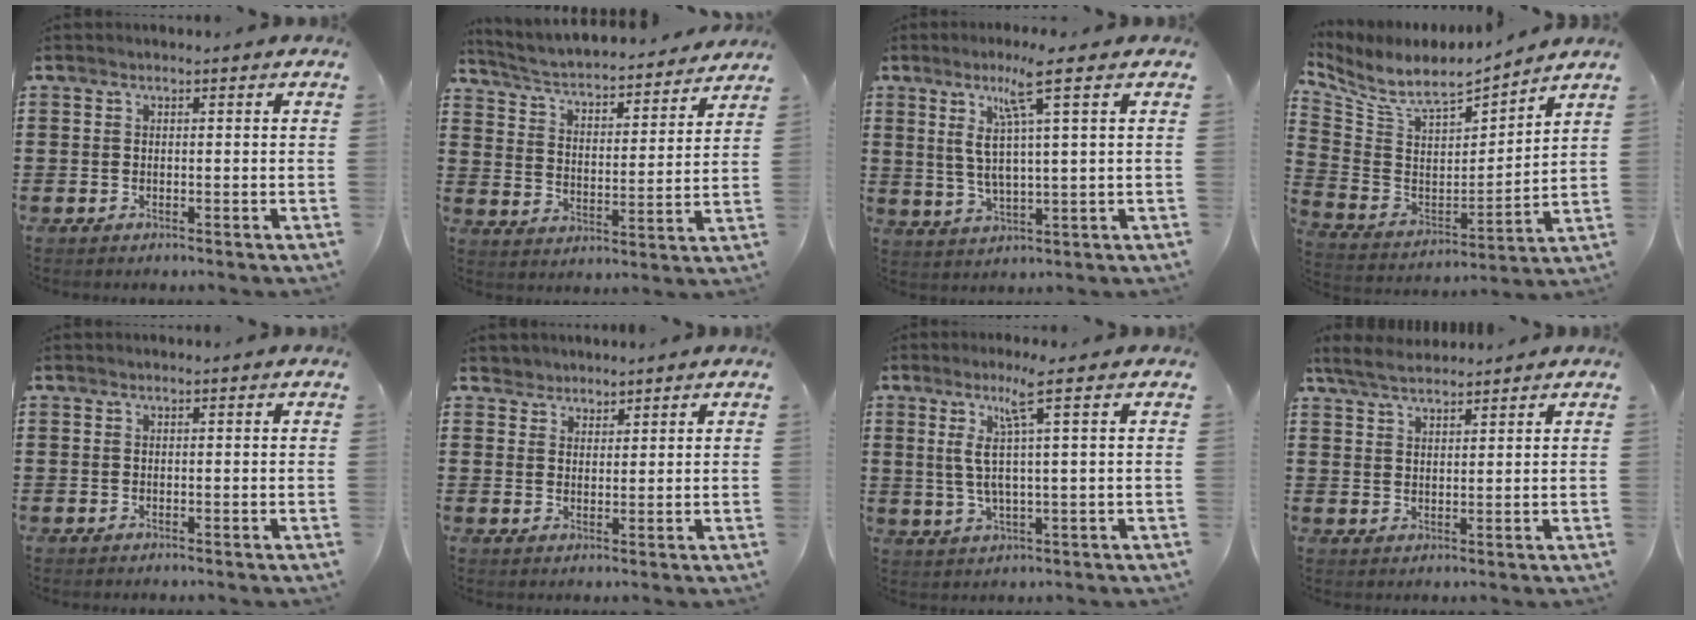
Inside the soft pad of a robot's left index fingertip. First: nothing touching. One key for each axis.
{"total": 3.7, "fx": 3.5, "fy": 0.3, "fz": 1.3, "tx": -0.045, "ty": -0.033, "tz": 0.051}
{"total": 8.1, "fx": 3.9, "fy": 0.3, "fz": 7.1, "tx": -0.153, "ty": -0.001, "tz": 0.062}
{"total": 7.7, "fx": 6.5, "fy": 2.3, "fz": 3.4, "tx": -0.099, "ty": -0.049, "tz": 0.109}
{"total": 0.0}
{"total": 2.3, "fx": 2.0, "fy": 1.1, "fz": -0.4, "tx": -0.001, "ty": 0.007, "tz": 0.040}
{"total": 6.7, "fx": 2.6, "fy": -0.3, "fz": 6.2, "tx": -0.141, "ty": -0.009, "tz": 0.036}
{"total": 4.1, "fx": 3.6, "fy": 1.0, "fz": 1.7, "tx": -0.042, "ty": -0.002, "tz": 0.067}